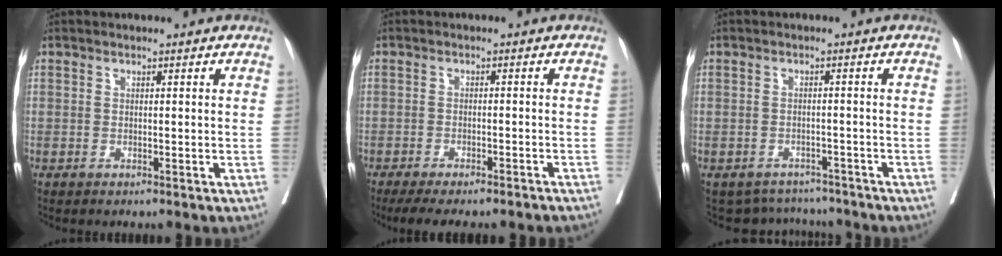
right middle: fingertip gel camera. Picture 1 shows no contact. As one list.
[{"total": 13.3, "force": [-11.6, 1.9, 6.2], "torque": [-0.093, -0.019, -0.150]}, {"total": 5.9, "force": [-5.5, 1.9, -0.2], "torque": [0.011, 0.015, -0.070]}]